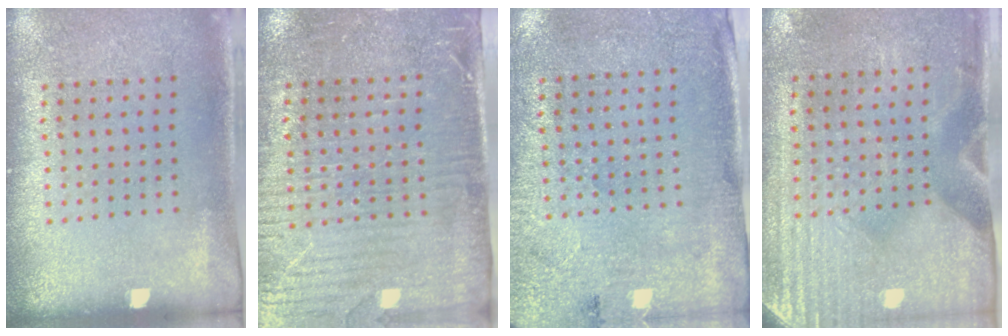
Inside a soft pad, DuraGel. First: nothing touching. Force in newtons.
{"total": 3.5, "press": 3.1, "slide": 1.5}
{"total": 2.7, "press": 2.2, "slide": 1.5}
{"total": 3.0, "press": 2.6, "slide": 1.6}